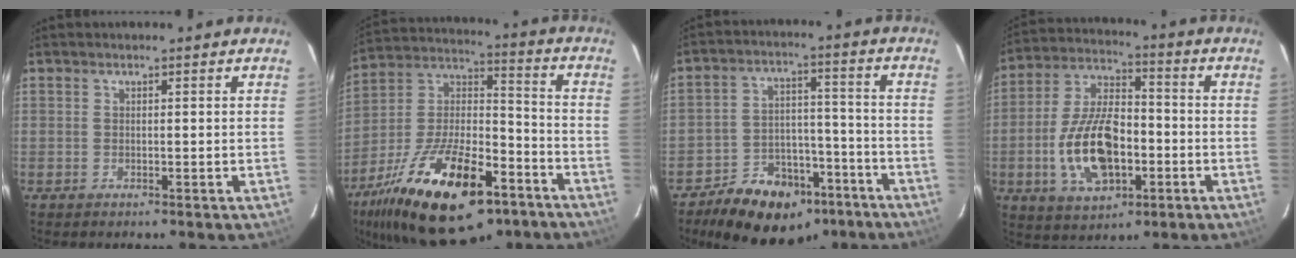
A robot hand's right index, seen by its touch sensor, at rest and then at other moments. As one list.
[{"total": 28.4, "force": [-16.4, 11.9, 20.0], "torque": [-0.376, -0.008, -0.262]}, {"total": 15.2, "force": [-10.7, 9.1, 5.7], "torque": [-0.116, 0.040, -0.141]}, {"total": 16.1, "force": [-4.2, 8.6, 13.0], "torque": [-0.266, 0.011, -0.067]}]